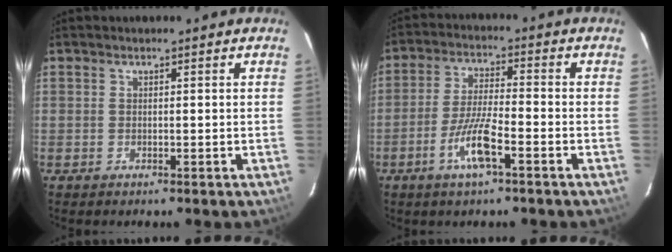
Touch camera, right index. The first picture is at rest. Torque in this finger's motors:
{"motor_torque": [1.42, -0.27, 0.67, 0.08]}